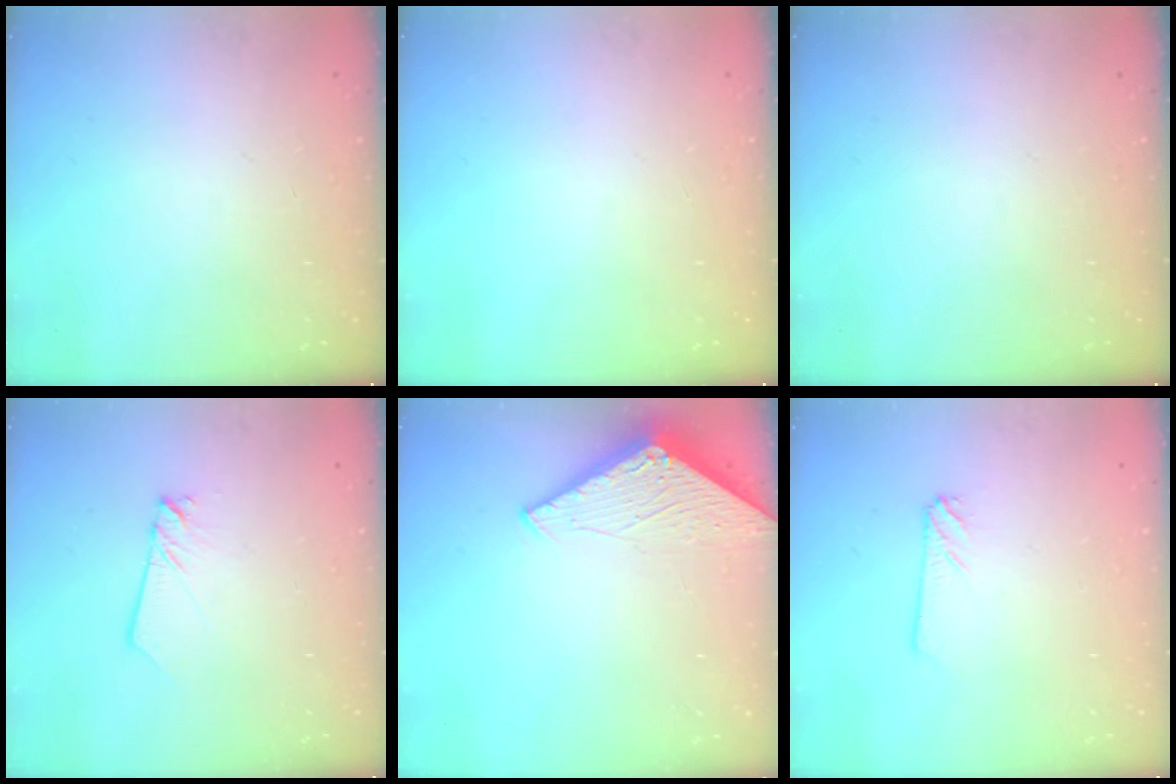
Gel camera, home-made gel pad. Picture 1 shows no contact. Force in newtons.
{"total": 0.0}
{"total": 0.0}
{"total": 2.7, "press": 2.7, "slide": 0.2}
{"total": 2.8, "press": 2.8, "slide": 0.2}
{"total": 2.4, "press": 2.4, "slide": 0.2}